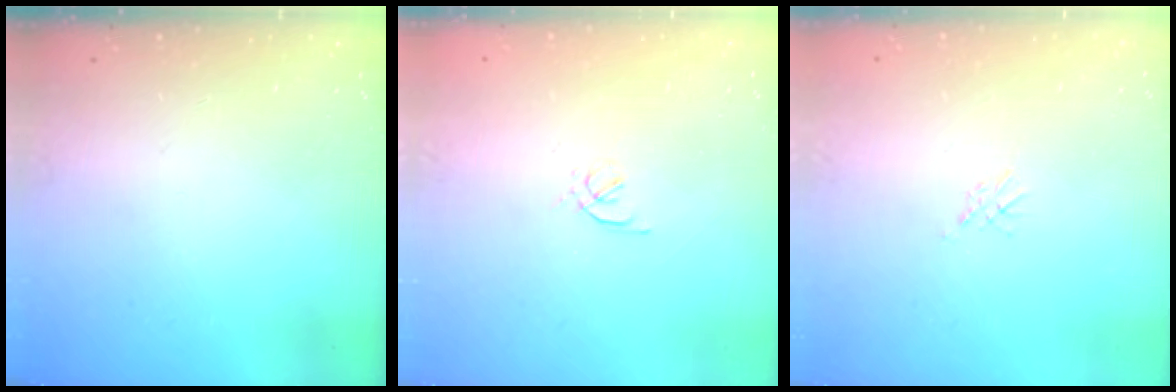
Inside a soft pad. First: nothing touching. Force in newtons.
{"total": 1.7, "press": 1.6, "slide": 0.5}
{"total": 2.1, "press": 2.1, "slide": 0.5}